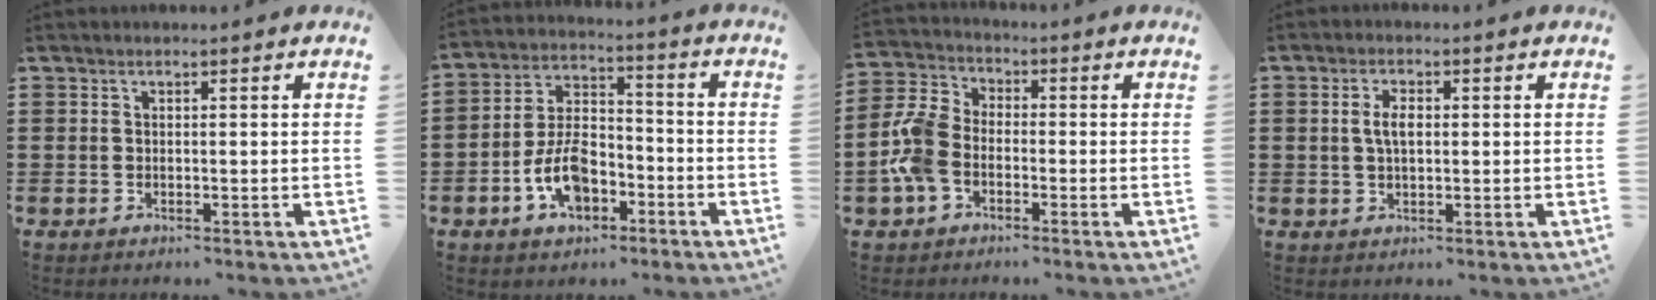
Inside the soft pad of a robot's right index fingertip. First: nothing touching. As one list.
[{"total": 8.4, "force": [-3.9, 4.8, 5.6], "torque": [-0.125, 0.011, -0.075]}, {"total": 7.2, "force": [-2.3, 4.9, 4.8], "torque": [-0.143, 0.001, -0.057]}, {"total": 3.3, "force": [0.3, 1.6, 2.9], "torque": [-0.059, 0.007, 0.004]}]